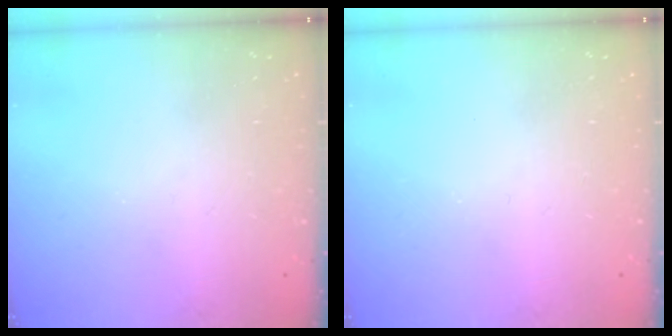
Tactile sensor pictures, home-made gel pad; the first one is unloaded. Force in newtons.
{"total": 0.0}